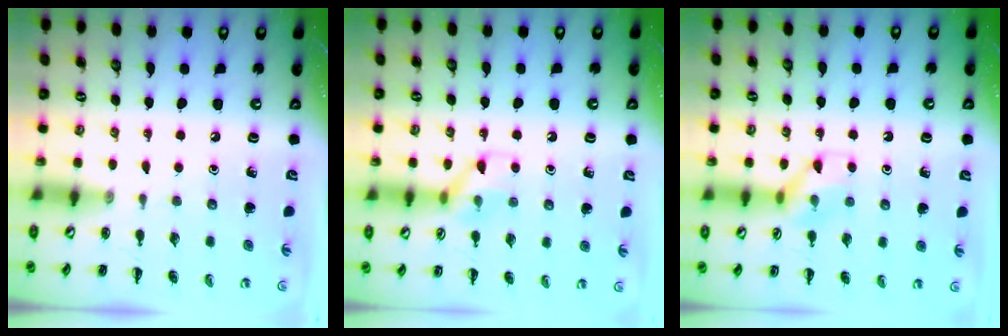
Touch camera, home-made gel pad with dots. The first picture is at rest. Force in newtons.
{"total": 7.9, "press": 7.9, "slide": 0.6}
{"total": 8.4, "press": 8.4, "slide": 0.3}